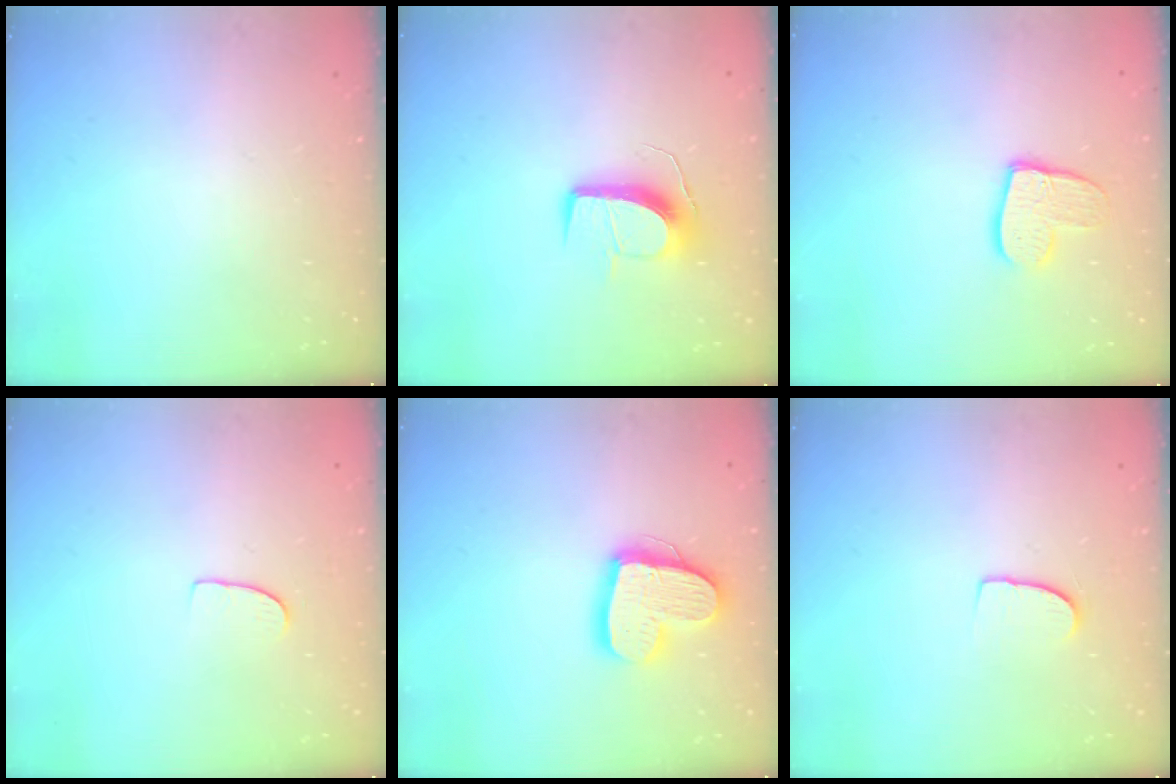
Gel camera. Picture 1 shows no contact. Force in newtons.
{"total": 11.3, "press": 11.3, "slide": 0.7}
{"total": 10.9, "press": 10.8, "slide": 0.9}
{"total": 5.4, "press": 5.4, "slide": 0.3}
{"total": 16.5, "press": 16.5, "slide": 1.6}
{"total": 5.2, "press": 5.2, "slide": 0.4}